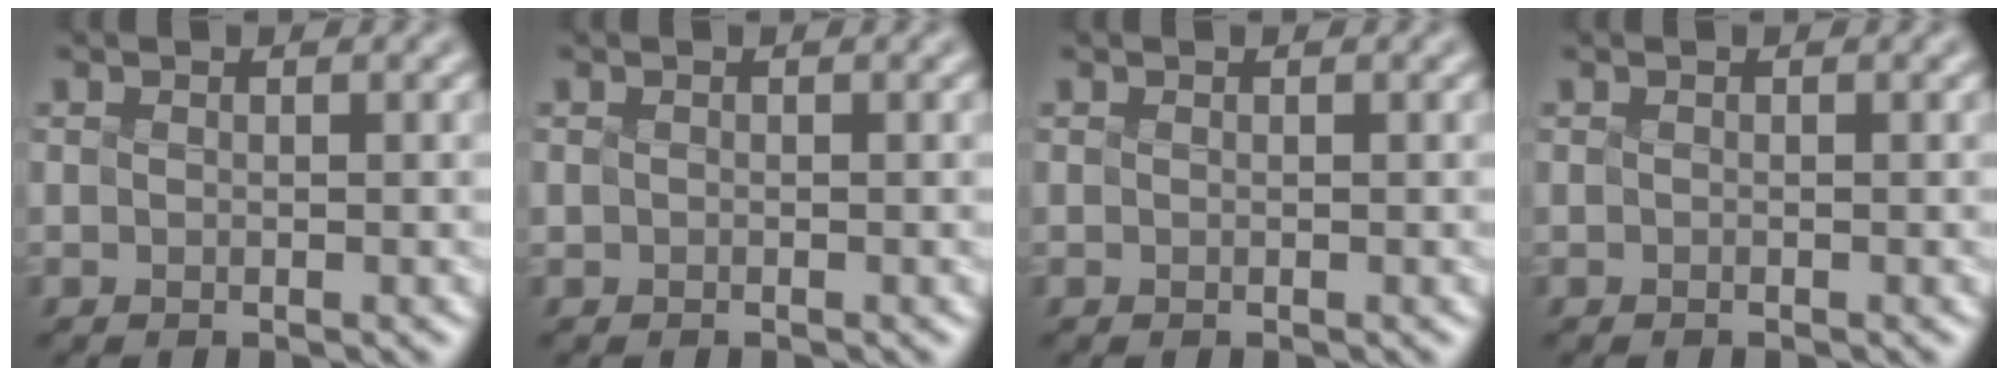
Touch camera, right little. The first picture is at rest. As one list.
[{"total": 0.0}, {"total": 0.0}, {"total": 0.0}]